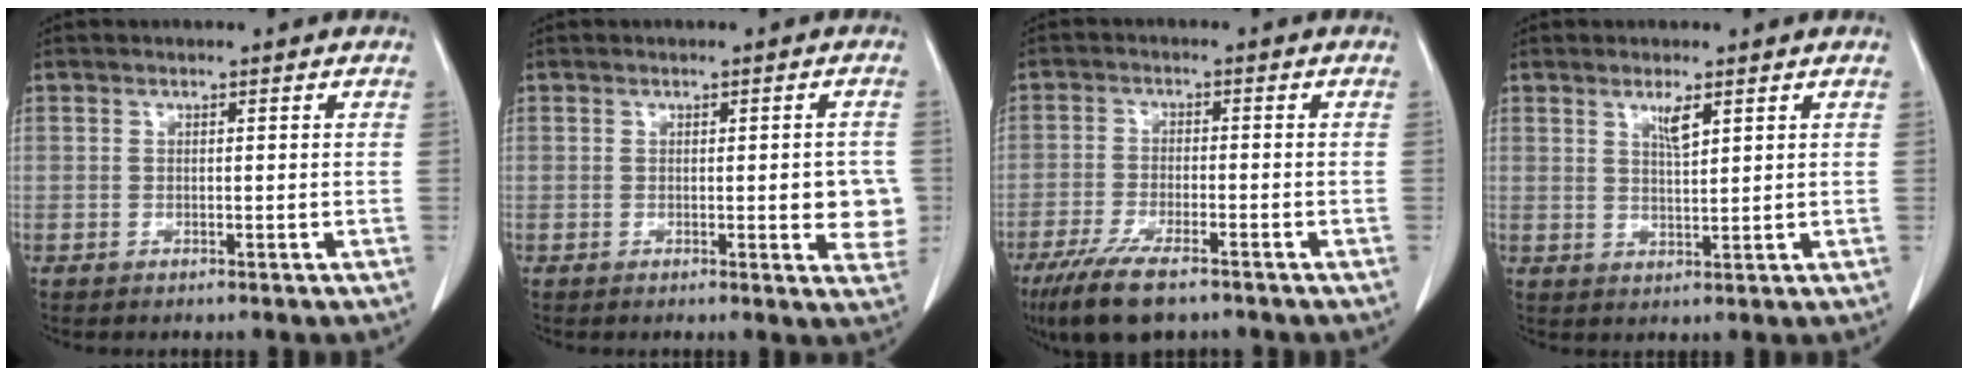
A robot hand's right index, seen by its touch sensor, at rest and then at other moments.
{"total": 4.9, "force": [-0.4, 1.5, 4.7], "torque": [-0.041, -0.003, -0.007]}
{"total": 9.6, "force": [-6.8, 2.4, 6.3], "torque": [-0.114, -0.020, -0.114]}
{"total": 2.8, "force": [1.6, 0.3, 2.2], "torque": [-0.043, -0.004, 0.032]}